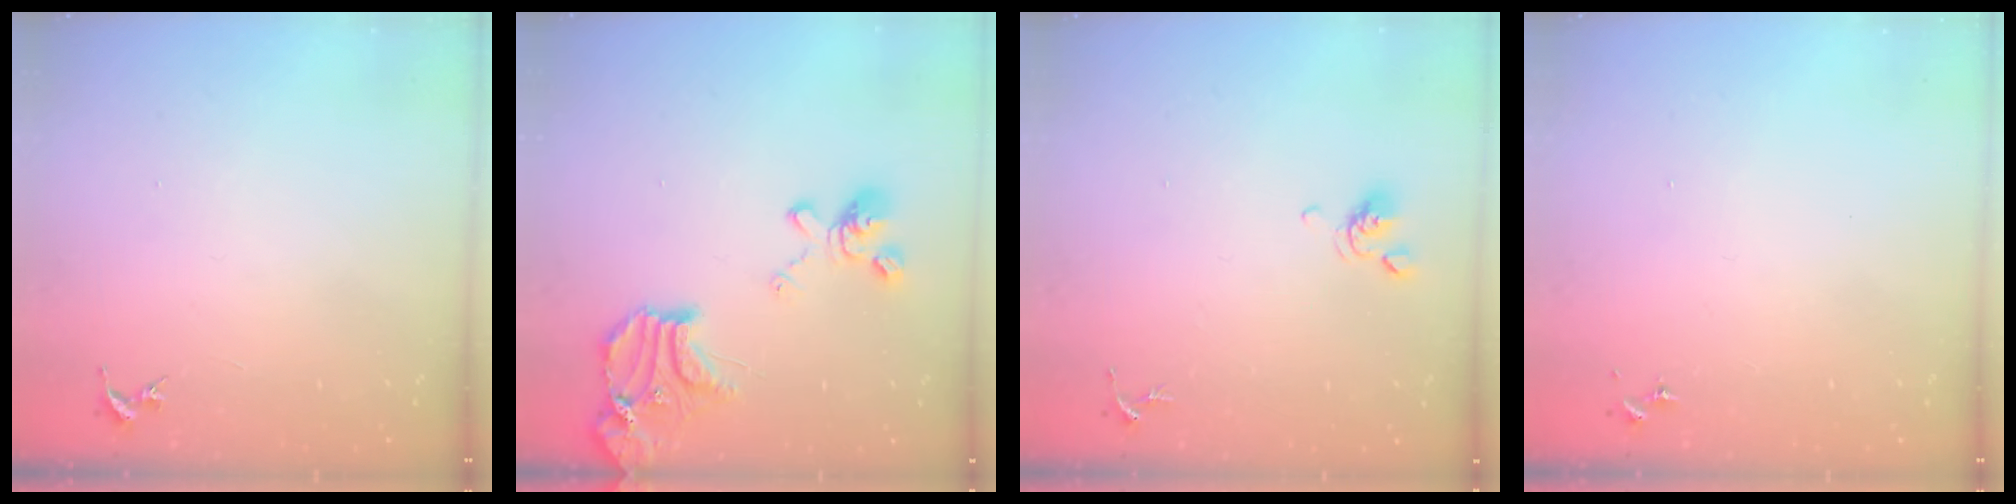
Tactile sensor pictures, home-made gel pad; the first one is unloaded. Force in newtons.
{"total": 19.3, "press": 19.2, "slide": 2.2}
{"total": 6.0, "press": 5.9, "slide": 1.2}
{"total": 0.0}